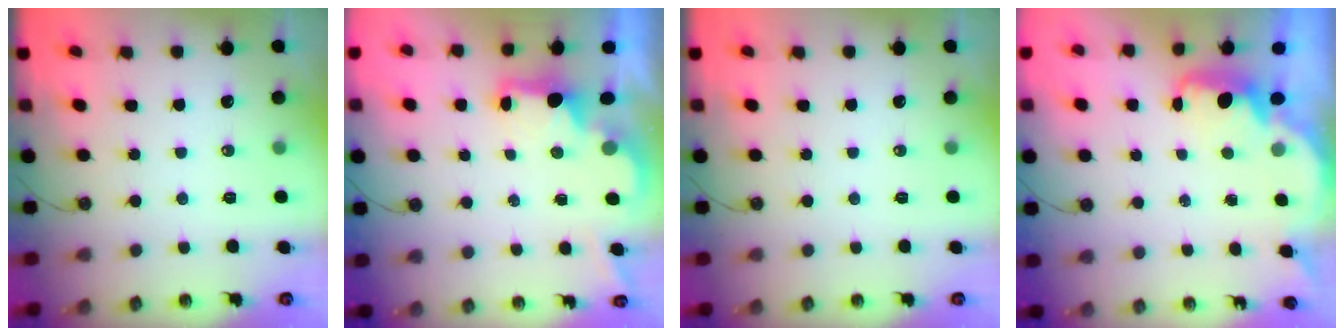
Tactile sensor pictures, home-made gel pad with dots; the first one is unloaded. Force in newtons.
{"total": 2.1, "press": 2.0, "slide": 0.8}
{"total": 0.0}
{"total": 2.3, "press": 2.2, "slide": 0.6}